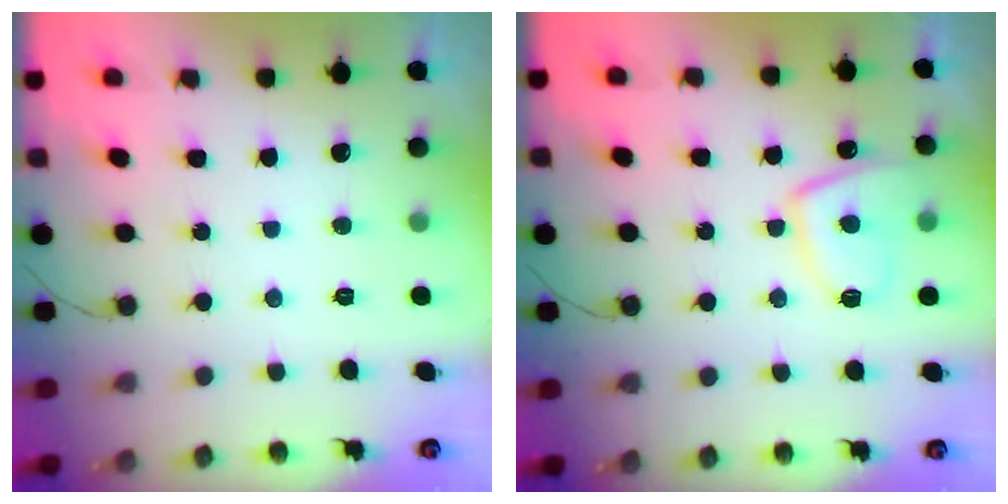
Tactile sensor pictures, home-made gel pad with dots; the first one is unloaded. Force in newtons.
{"total": 10.6, "press": 10.5, "slide": 1.2}